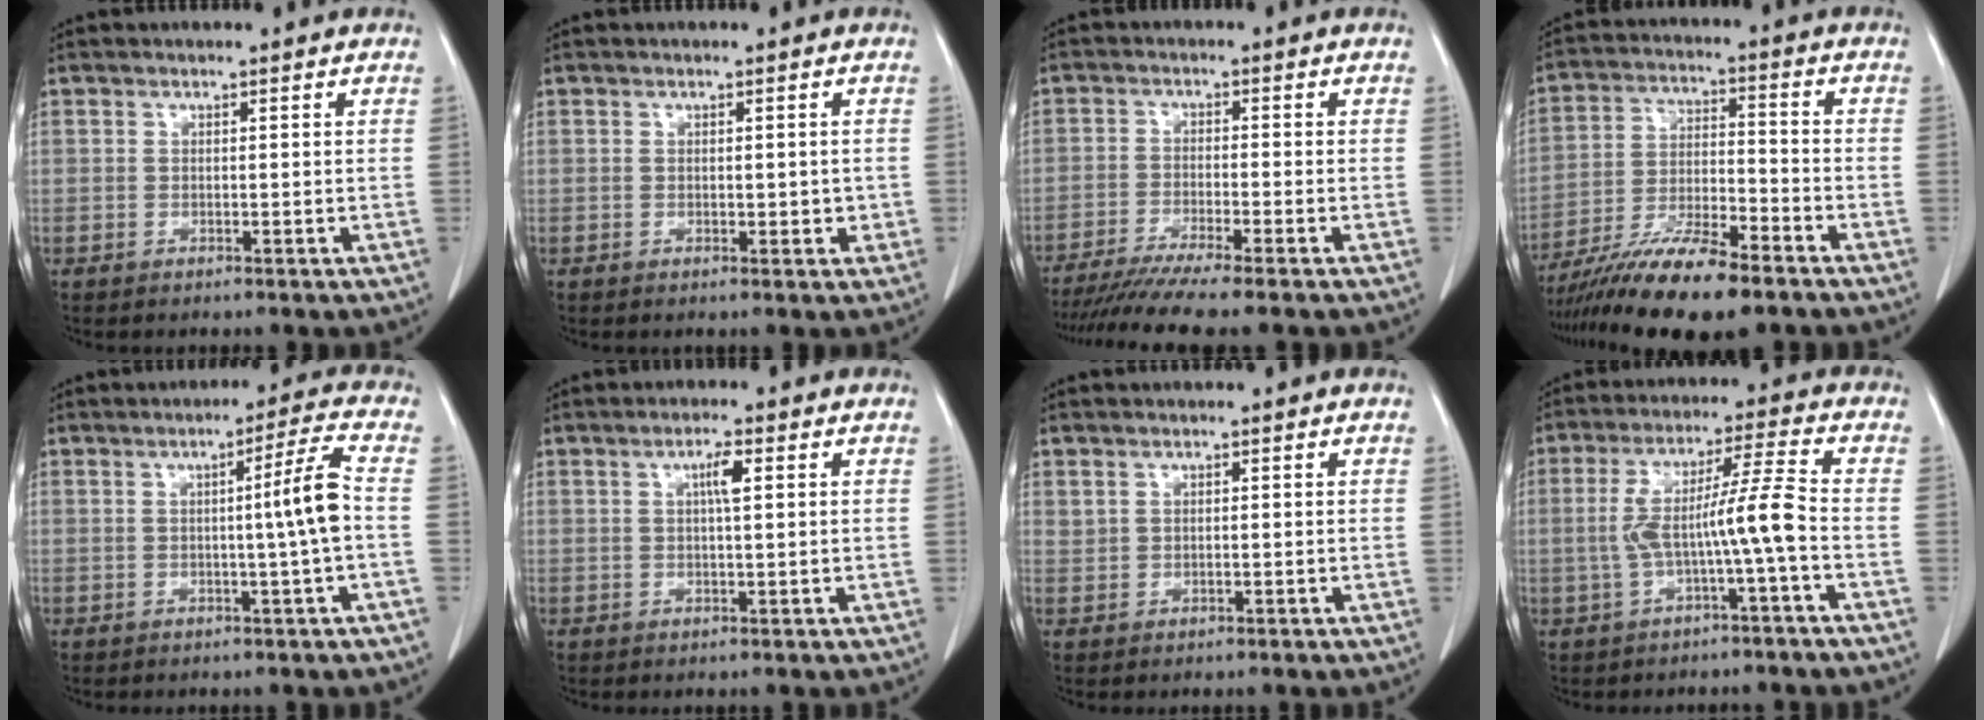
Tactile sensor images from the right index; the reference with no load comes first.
{"total": 2.0, "force": [-0.1, 1.3, 1.6], "torque": [-0.019, 0.002, 0.004]}
{"total": 10.3, "force": [-8.8, -1.2, 5.4], "torque": [-0.069, -0.028, -0.138]}
{"total": 13.9, "force": [-10.6, 2.1, 8.8], "torque": [-0.162, -0.019, -0.185]}
{"total": 6.0, "force": [-0.3, -1.5, 5.8], "torque": [-0.085, 0.003, -0.004]}
{"total": 2.7, "force": [0.8, 0.2, 2.6], "torque": [-0.047, 0.002, 0.014]}
{"total": 0.9, "force": [0.7, 0.4, 0.2], "torque": [0.000, 0.000, 0.014]}
{"total": 8.4, "force": [-1.7, -0.6, 8.2], "torque": [-0.159, 0.025, -0.025]}